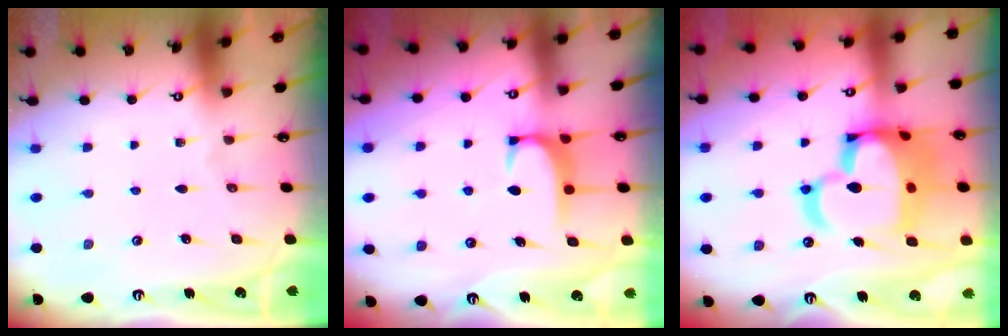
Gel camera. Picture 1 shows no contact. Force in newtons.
{"total": 1.9, "press": 1.9, "slide": 0.5}
{"total": 19.2, "press": 19.0, "slide": 2.6}